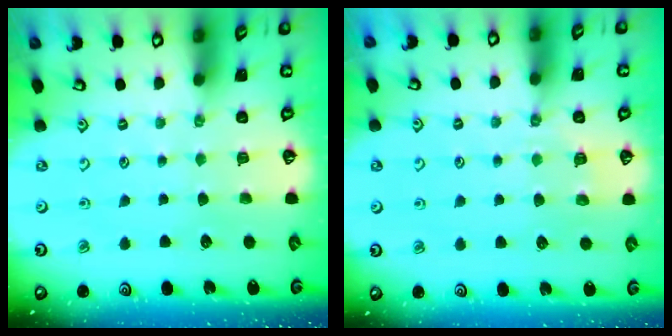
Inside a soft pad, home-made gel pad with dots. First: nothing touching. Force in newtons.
{"total": 3.8, "press": 3.7, "slide": 0.9}